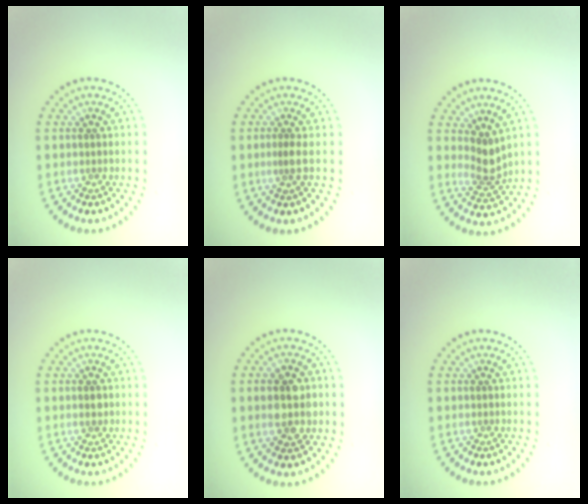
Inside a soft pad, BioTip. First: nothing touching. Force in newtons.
{"total": 0.9, "press": 0.6, "slide": 0.6}
{"total": 2.4, "press": 1.8, "slide": 1.6}
{"total": 1.2, "press": 1.2, "slide": 0.0}
{"total": 4.5, "press": 4.5, "slide": 0.1}
{"total": 0.0}